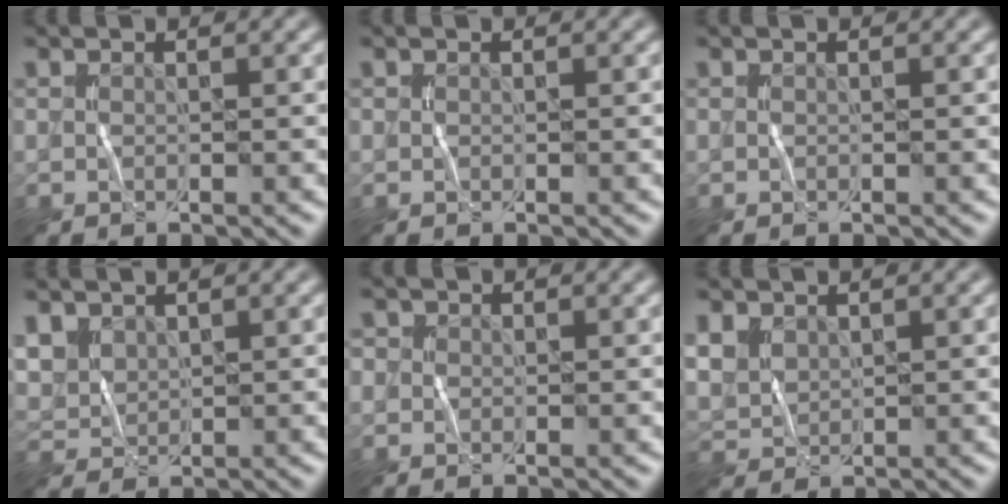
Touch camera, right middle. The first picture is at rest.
{"total": 0.0}
{"total": 0.0}
{"total": 3.2, "force": [1.9, 2.1, 1.4], "torque": [-0.043, 0.002, 0.046]}
{"total": 0.9, "force": [0.2, 0.9, 0.1], "torque": [0.002, 0.002, -0.005]}
{"total": 3.0, "force": [1.6, 2.1, 1.4], "torque": [-0.045, 0.001, 0.038]}